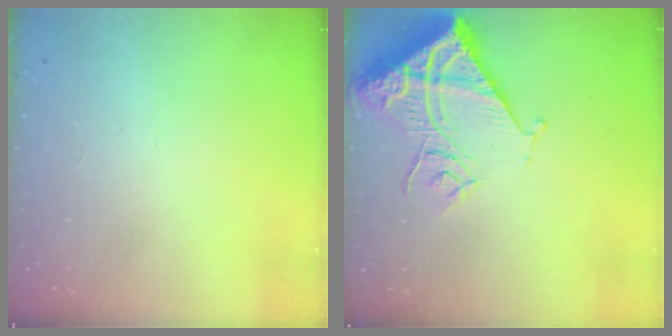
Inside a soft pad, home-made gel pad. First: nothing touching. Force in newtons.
{"total": 14.6, "press": 14.5, "slide": 1.4}